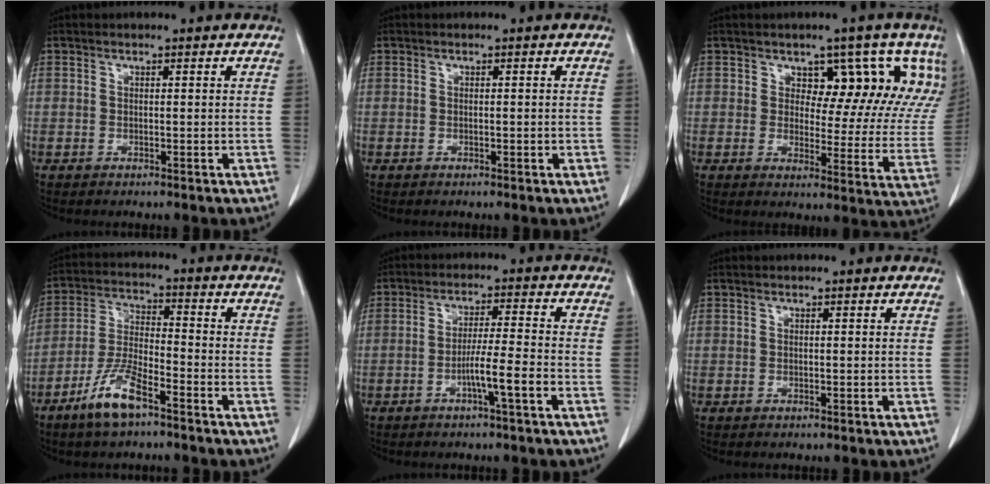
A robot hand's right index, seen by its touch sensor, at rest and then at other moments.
{"total": 0.6, "force": [-0.1, 0.2, 0.5], "torque": [-0.008, 0.001, 0.001]}
{"total": 13.0, "force": [7.2, 6.8, 8.4], "torque": [-0.075, -0.004, 0.076]}
{"total": 8.5, "force": [-5.6, 1.9, 6.2], "torque": [-0.132, -0.009, -0.110]}
{"total": 5.5, "force": [-2.4, -0.6, 4.9], "torque": [-0.084, 0.002, -0.043]}
{"total": 0.0}